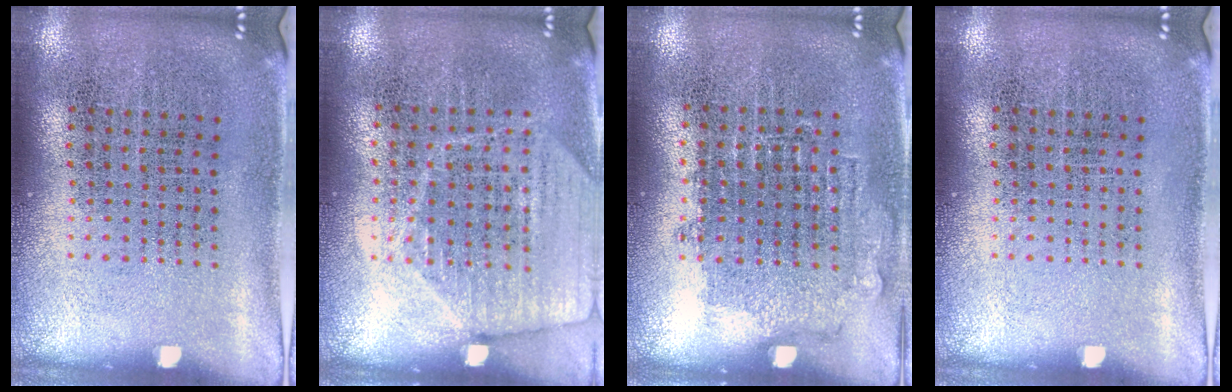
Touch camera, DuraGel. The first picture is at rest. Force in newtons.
{"total": 1.8, "press": 1.6, "slide": 0.7}
{"total": 0.7, "press": 0.7, "slide": 0.3}
{"total": 0.0}